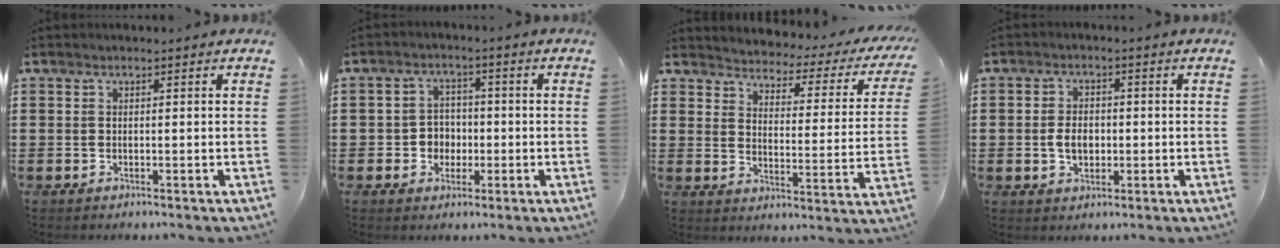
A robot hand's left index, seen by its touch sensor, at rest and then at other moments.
{"total": 3.8, "force": [-0.9, 3.5, 1.2], "torque": [-0.036, 0.007, -0.021]}
{"total": 2.4, "force": [2.4, 0.3, 0.2], "torque": [-0.025, -0.029, 0.031]}
{"total": 4.0, "force": [-0.5, 2.6, 3.0], "torque": [-0.050, 0.002, -0.012]}